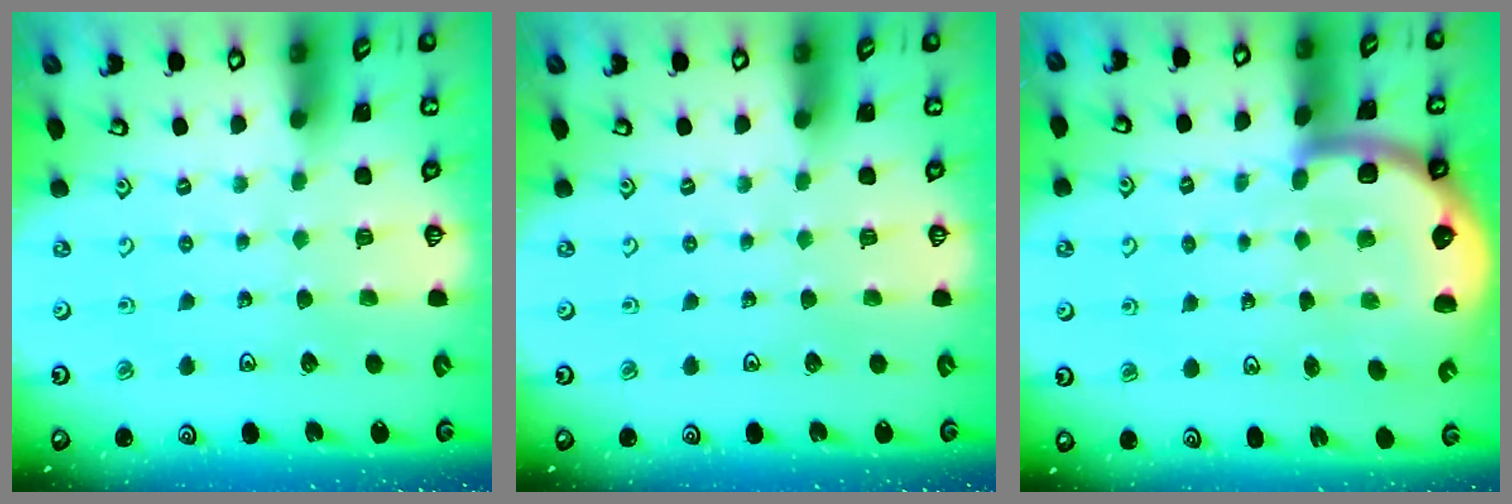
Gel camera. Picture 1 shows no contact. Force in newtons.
{"total": 0.0}
{"total": 6.5, "press": 6.3, "slide": 1.7}